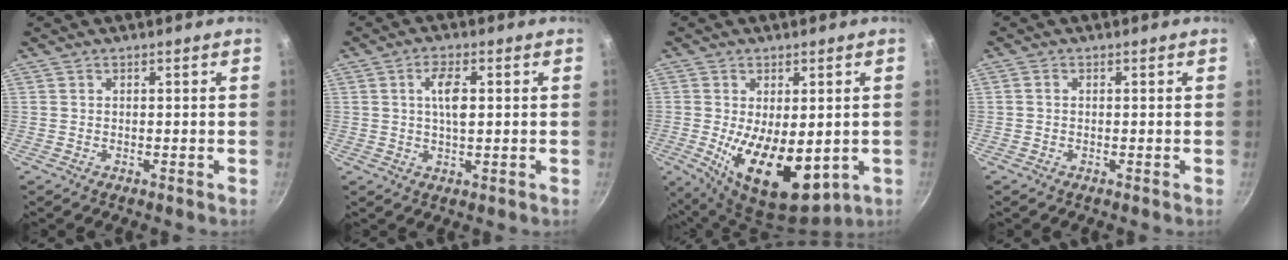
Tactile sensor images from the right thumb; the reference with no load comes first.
{"total": 5.2, "force": [0.9, 2.0, 4.7], "torque": [-0.085, 0.005, 0.016]}
{"total": 15.2, "force": [-2.2, 7.9, 12.9], "torque": [-0.193, -0.024, -0.015]}
{"total": 0.6, "force": [-0.1, 0.5, 0.3], "torque": [-0.005, 0.004, -0.003]}